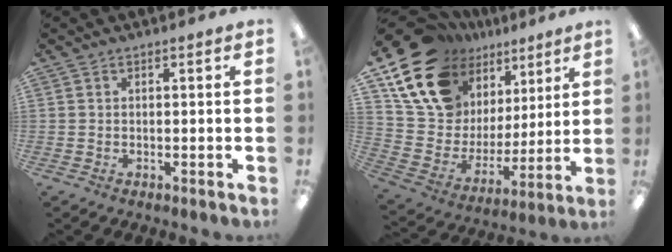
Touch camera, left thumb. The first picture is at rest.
{"total": 19.8, "force": [14.0, 11.7, 7.6], "torque": [-0.170, -0.083, 0.271]}